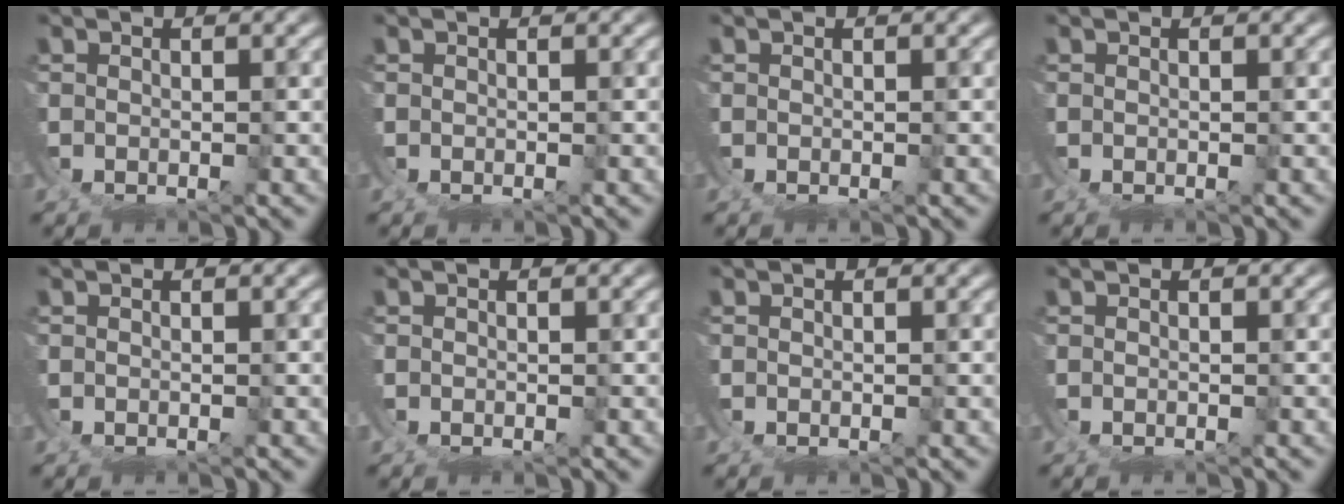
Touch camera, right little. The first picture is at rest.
{"total": 0.0}
{"total": 0.0}
{"total": 0.0}
{"total": 0.0}
{"total": 0.6, "force": [-0.2, 0.6, 0.1], "torque": [-0.010, -0.001, -0.004]}
{"total": 0.0}
{"total": 0.0}